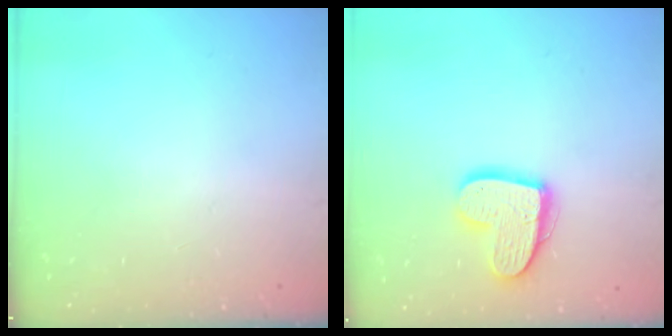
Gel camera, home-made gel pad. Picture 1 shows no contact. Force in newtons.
{"total": 15.4, "press": 15.4, "slide": 1.2}